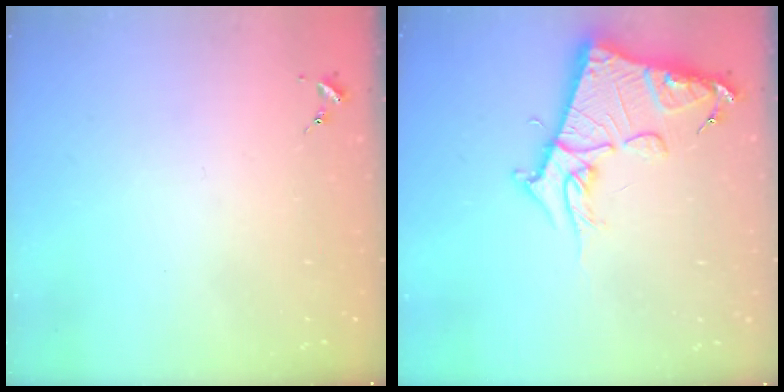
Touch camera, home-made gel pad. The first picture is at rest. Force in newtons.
{"total": 14.8, "press": 14.8, "slide": 1.5}